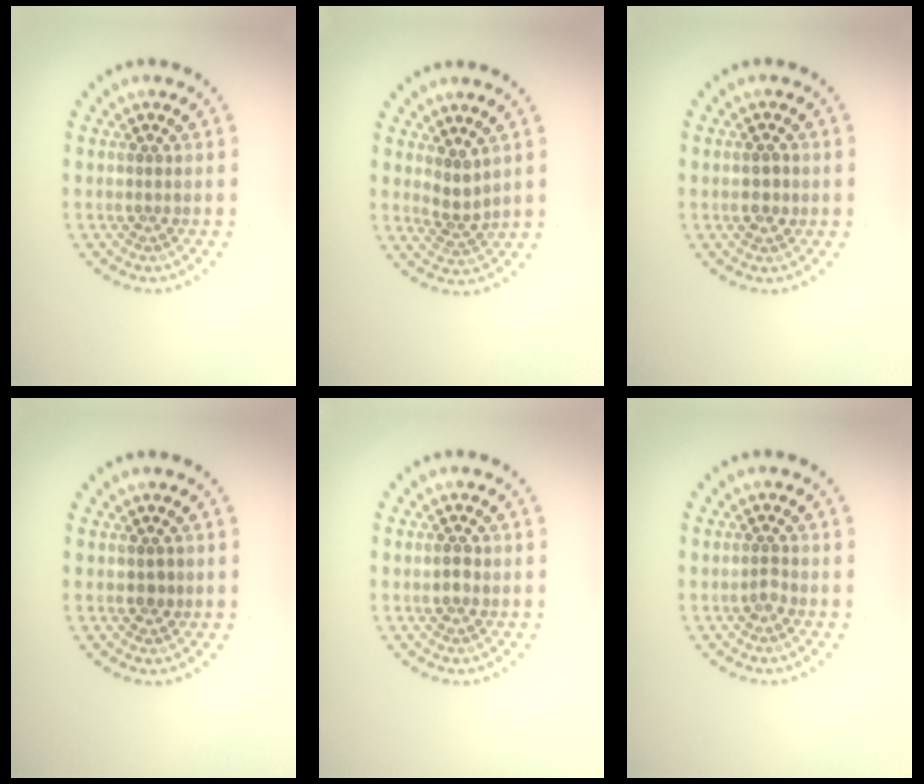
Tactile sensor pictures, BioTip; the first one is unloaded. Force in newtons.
{"total": 1.8, "press": 1.4, "slide": 1.2}
{"total": 1.6, "press": 1.6, "slide": 0.2}
{"total": 0.8, "press": 0.7, "slide": 0.3}
{"total": 1.0, "press": 1.0, "slide": 0.1}
{"total": 0.9, "press": 0.7, "slide": 0.5}